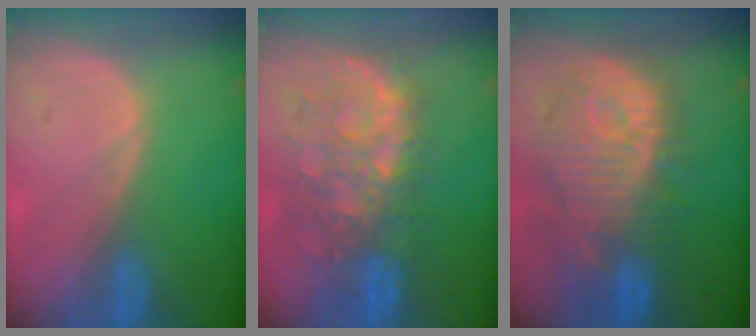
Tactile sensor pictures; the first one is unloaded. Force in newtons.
{"total": 10.4, "press": 9.3, "slide": 4.7}
{"total": 12.6, "press": 11.2, "slide": 5.7}